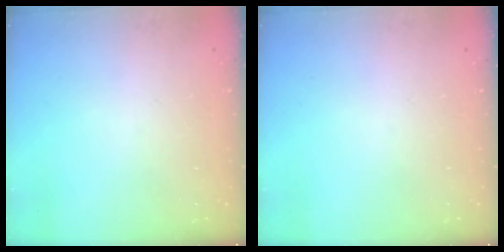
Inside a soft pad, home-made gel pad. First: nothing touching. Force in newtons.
{"total": 0.0}